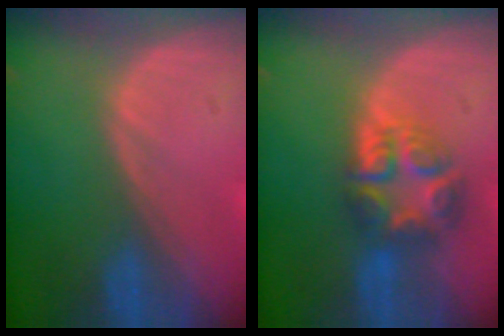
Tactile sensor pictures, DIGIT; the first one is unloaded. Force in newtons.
{"total": 7.6, "press": 6.7, "slide": 3.7}